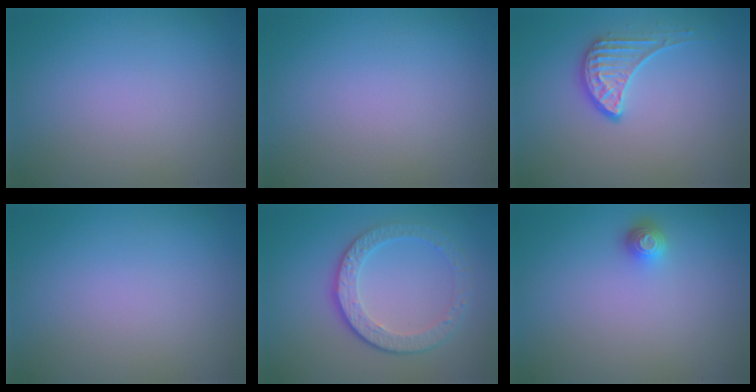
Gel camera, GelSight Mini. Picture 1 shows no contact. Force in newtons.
{"total": 0.0}
{"total": 2.3, "press": 1.7, "slide": 1.5}
{"total": 0.0}
{"total": 4.7, "press": 3.3, "slide": 3.3}
{"total": 1.3, "press": 1.1, "slide": 0.8}